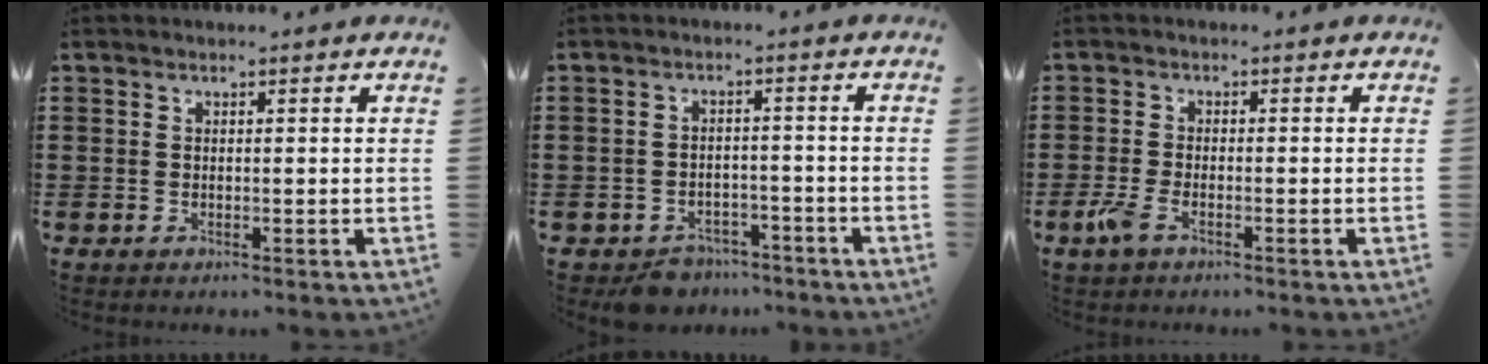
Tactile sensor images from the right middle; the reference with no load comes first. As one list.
[{"total": 3.5, "force": [-3.3, 1.2, 0.0], "torque": [-0.007, 0.005, -0.068]}, {"total": 2.9, "force": [-1.7, 1.0, 2.2], "torque": [-0.065, -0.009, -0.038]}]